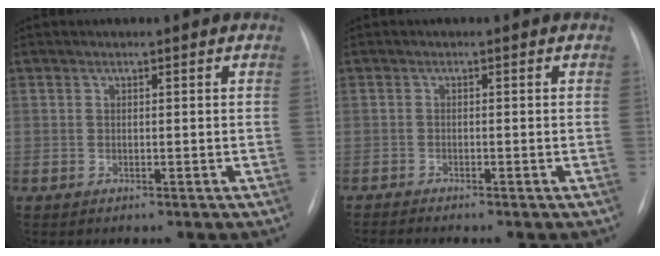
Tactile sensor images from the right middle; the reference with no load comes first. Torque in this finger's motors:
{"motor_torque": [0.15, -0.22, 0.06, 0.01]}